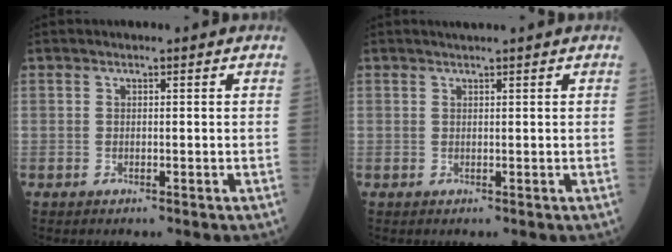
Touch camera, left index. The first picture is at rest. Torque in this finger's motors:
{"motor_torque": [-0.23, -0.28, 0.04, 0.02]}